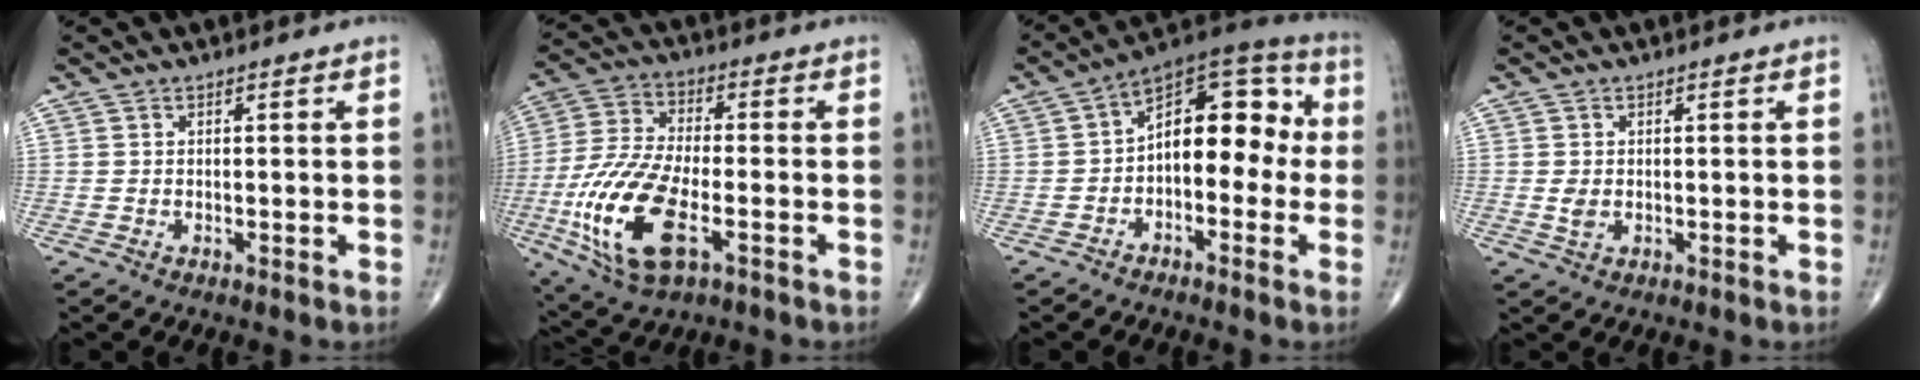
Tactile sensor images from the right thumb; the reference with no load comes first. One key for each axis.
{"total": 17.9, "fx": -5.8, "fy": 7.7, "fz": 15.0, "tx": -0.321, "ty": 0.008, "tz": -0.102}
{"total": 14.1, "fx": -0.8, "fy": 8.2, "fz": 11.5, "tx": -0.130, "ty": 0.050, "tz": -0.030}
{"total": 1.8, "fx": -0.1, "fy": 1.3, "fz": 1.2, "tx": -0.024, "ty": -0.002, "tz": -0.001}